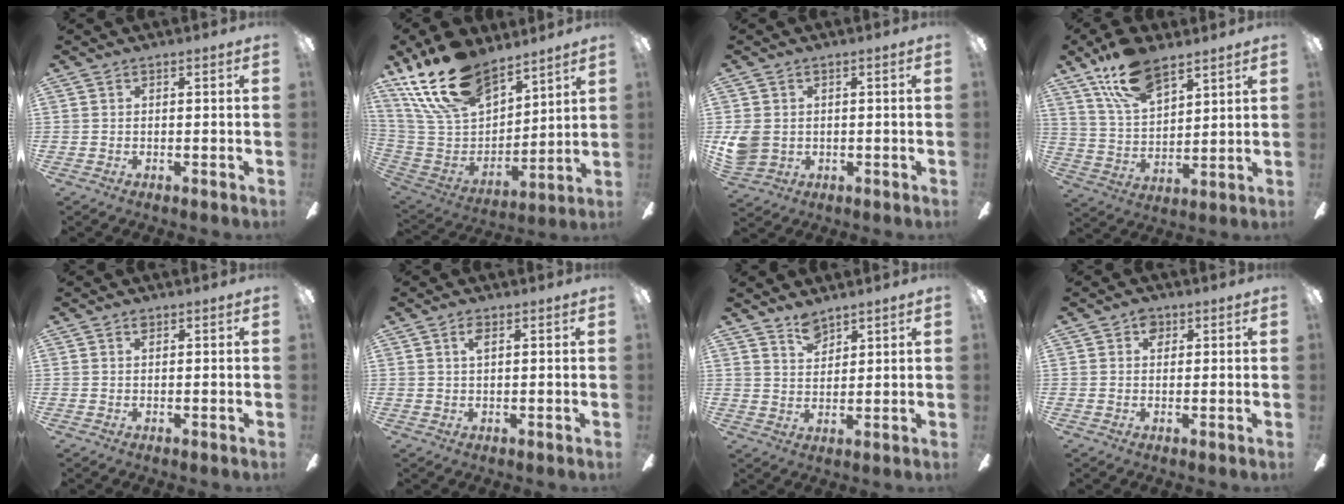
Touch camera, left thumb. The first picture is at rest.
{"total": 21.2, "force": [15.8, 9.7, 10.3], "torque": [-0.232, -0.089, 0.292]}
{"total": 5.7, "force": [0.5, 4.9, 2.8], "torque": [-0.067, 0.006, 0.012]}
{"total": 15.2, "force": [10.2, 7.1, 8.8], "torque": [-0.159, -0.038, 0.186]}
{"total": 1.0, "force": [0.6, 0.5, 0.6], "torque": [-0.014, 0.001, 0.012]}
{"total": 2.4, "force": [1.3, 1.0, 1.8], "torque": [-0.033, 0.002, 0.020]}
{"total": 5.1, "force": [4.3, 2.4, 1.5], "torque": [-0.025, -0.018, 0.079]}
{"total": 3.1, "force": [1.4, 2.2, 1.6], "torque": [-0.010, -0.005, 0.021]}